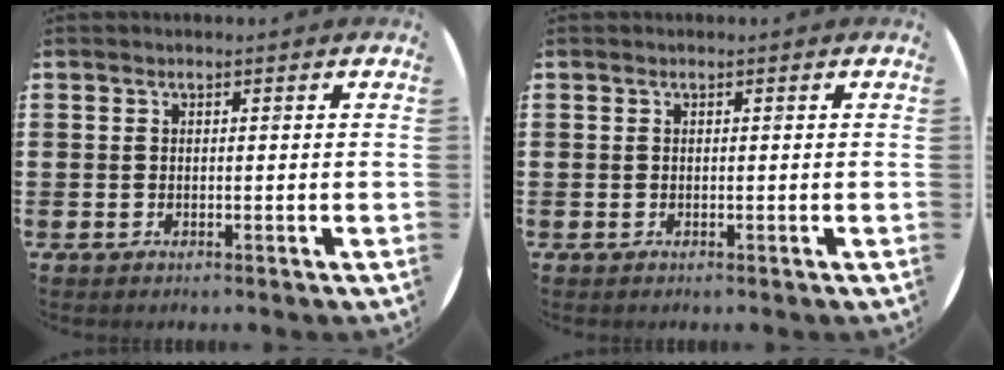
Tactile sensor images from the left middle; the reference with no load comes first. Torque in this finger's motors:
{"motor_torque": [-0.06, 0.00, 0.00, 0.00]}